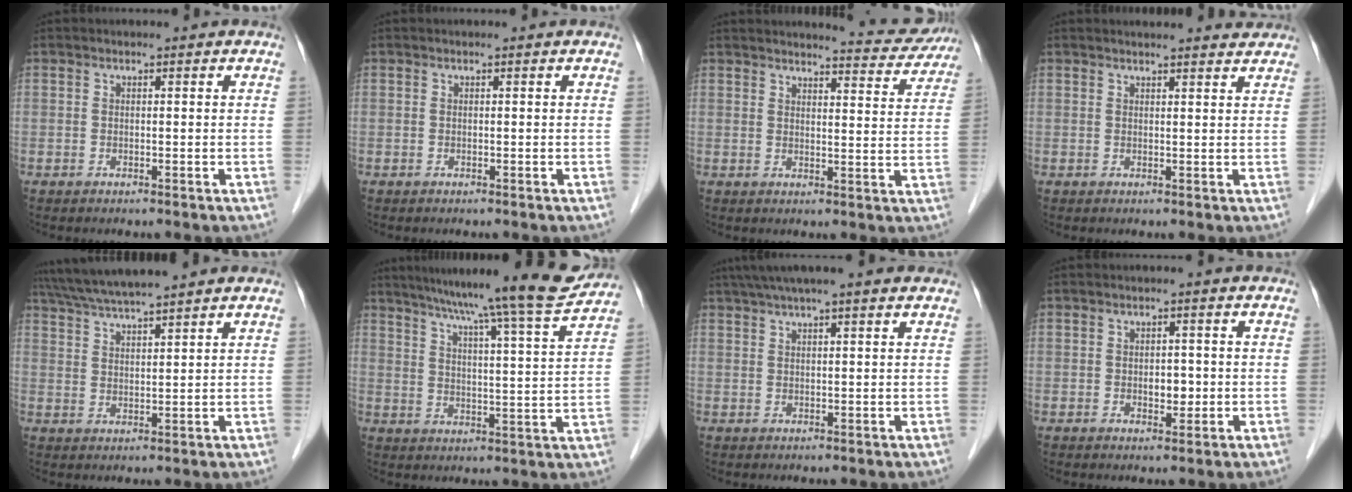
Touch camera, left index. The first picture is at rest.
{"total": 0.0}
{"total": 9.4, "force": [9.2, 1.0, 1.5], "torque": [-0.013, -0.020, 0.098]}
{"total": 6.8, "force": [6.6, 0.9, 1.6], "torque": [-0.016, 0.010, 0.065]}
{"total": 9.1, "force": [8.1, -0.7, 4.0], "torque": [-0.075, 0.028, 0.138]}
{"total": 18.4, "force": [16.1, -1.0, 8.9], "torque": [-0.136, -0.024, 0.219]}
{"total": 9.6, "force": [7.6, 0.4, 5.9], "torque": [-0.098, 0.045, 0.107]}
{"total": 2.4, "force": [-0.3, 1.4, 1.8], "torque": [-0.027, 0.000, 0.000]}